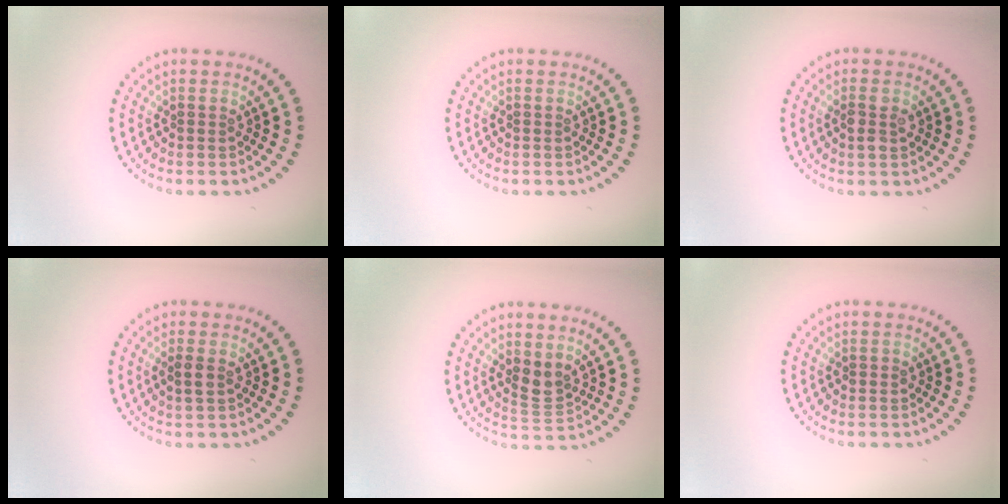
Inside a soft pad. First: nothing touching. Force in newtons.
{"total": 0.0}
{"total": 2.0, "press": 1.9, "slide": 0.4}
{"total": 1.3, "press": 1.3, "slide": 0.4}
{"total": 2.1, "press": 1.7, "slide": 1.2}
{"total": 0.6, "press": 0.5, "slide": 0.2}